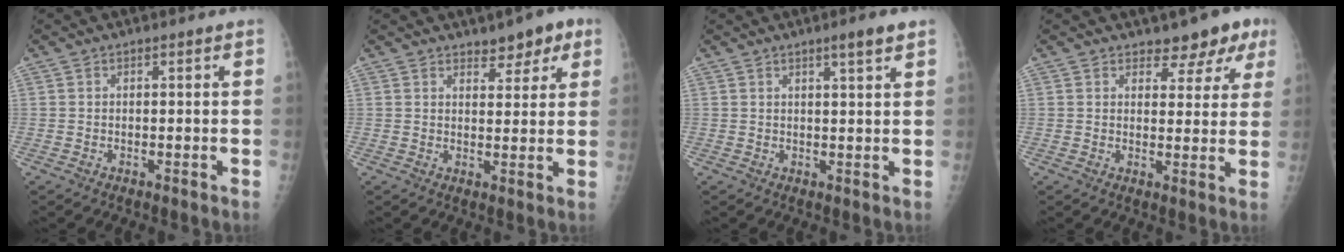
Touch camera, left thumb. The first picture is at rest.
{"total": 5.4, "force": [3.5, 2.7, 3.0], "torque": [-0.012, -0.018, 0.048]}
{"total": 3.6, "force": [2.4, 0.1, 2.7], "torque": [-0.042, -0.014, 0.037]}
{"total": 5.9, "force": [4.3, 3.1, 2.5], "torque": [-0.003, -0.028, 0.049]}